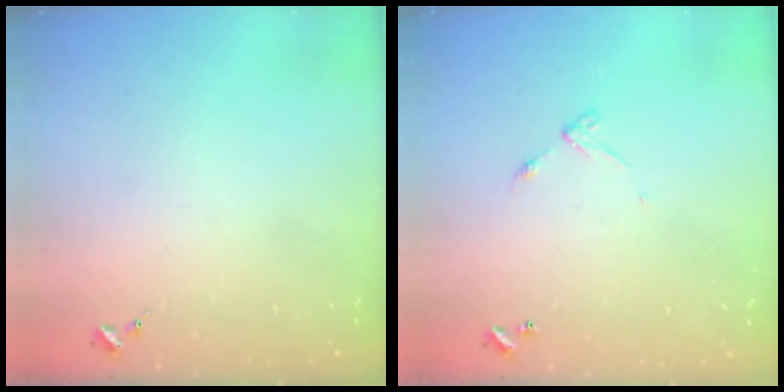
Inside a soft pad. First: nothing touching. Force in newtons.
{"total": 5.9, "press": 5.9, "slide": 0.6}